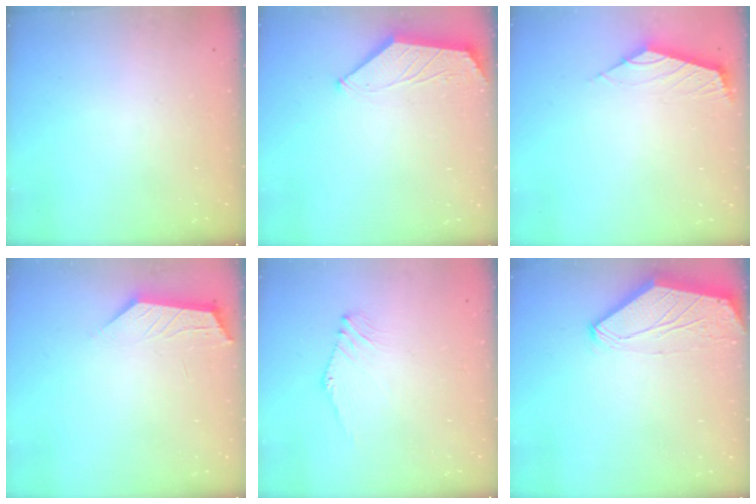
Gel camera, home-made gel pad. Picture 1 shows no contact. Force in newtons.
{"total": 1.6, "press": 1.6, "slide": 0.2}
{"total": 2.4, "press": 2.3, "slide": 0.6}
{"total": 2.1, "press": 2.1, "slide": 0.3}
{"total": 1.2, "press": 1.1, "slide": 0.4}
{"total": 0.0}